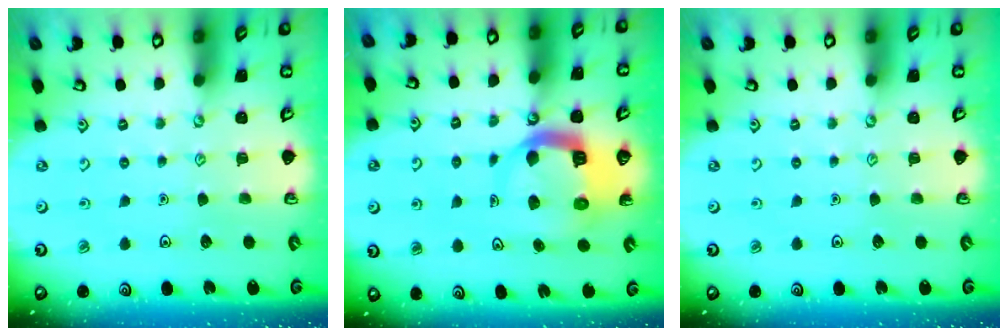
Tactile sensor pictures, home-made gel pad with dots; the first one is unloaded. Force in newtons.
{"total": 8.7, "press": 8.6, "slide": 1.3}
{"total": 0.0}